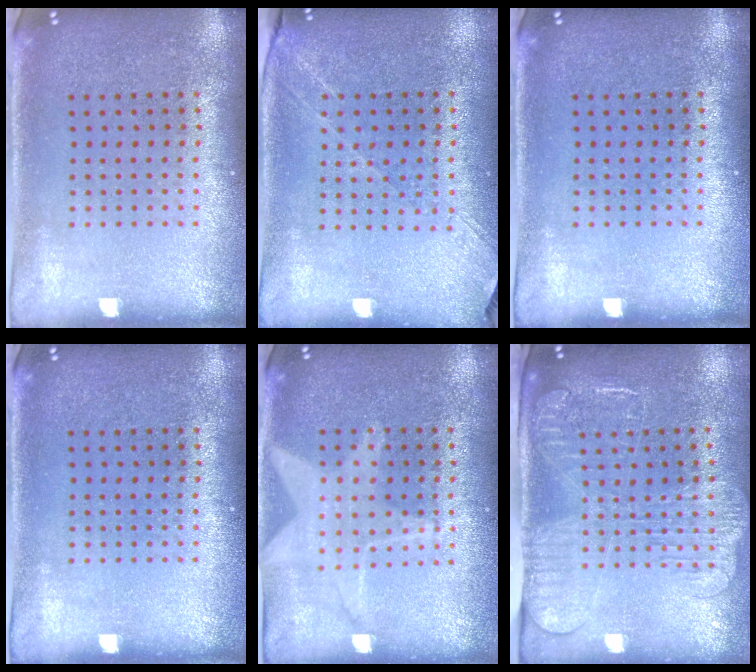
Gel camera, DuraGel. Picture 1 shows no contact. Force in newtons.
{"total": 1.3, "press": 1.2, "slide": 0.5}
{"total": 0.0}
{"total": 0.0}
{"total": 1.2, "press": 1.2, "slide": 0.3}
{"total": 2.5, "press": 2.0, "slide": 1.4}